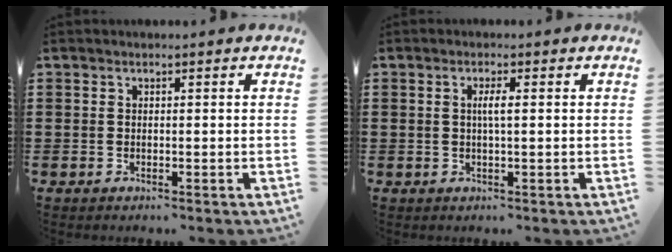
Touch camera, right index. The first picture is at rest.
{"total": 2.0, "force": [0.1, 0.1, 1.9], "torque": [-0.038, -0.001, 0.000]}